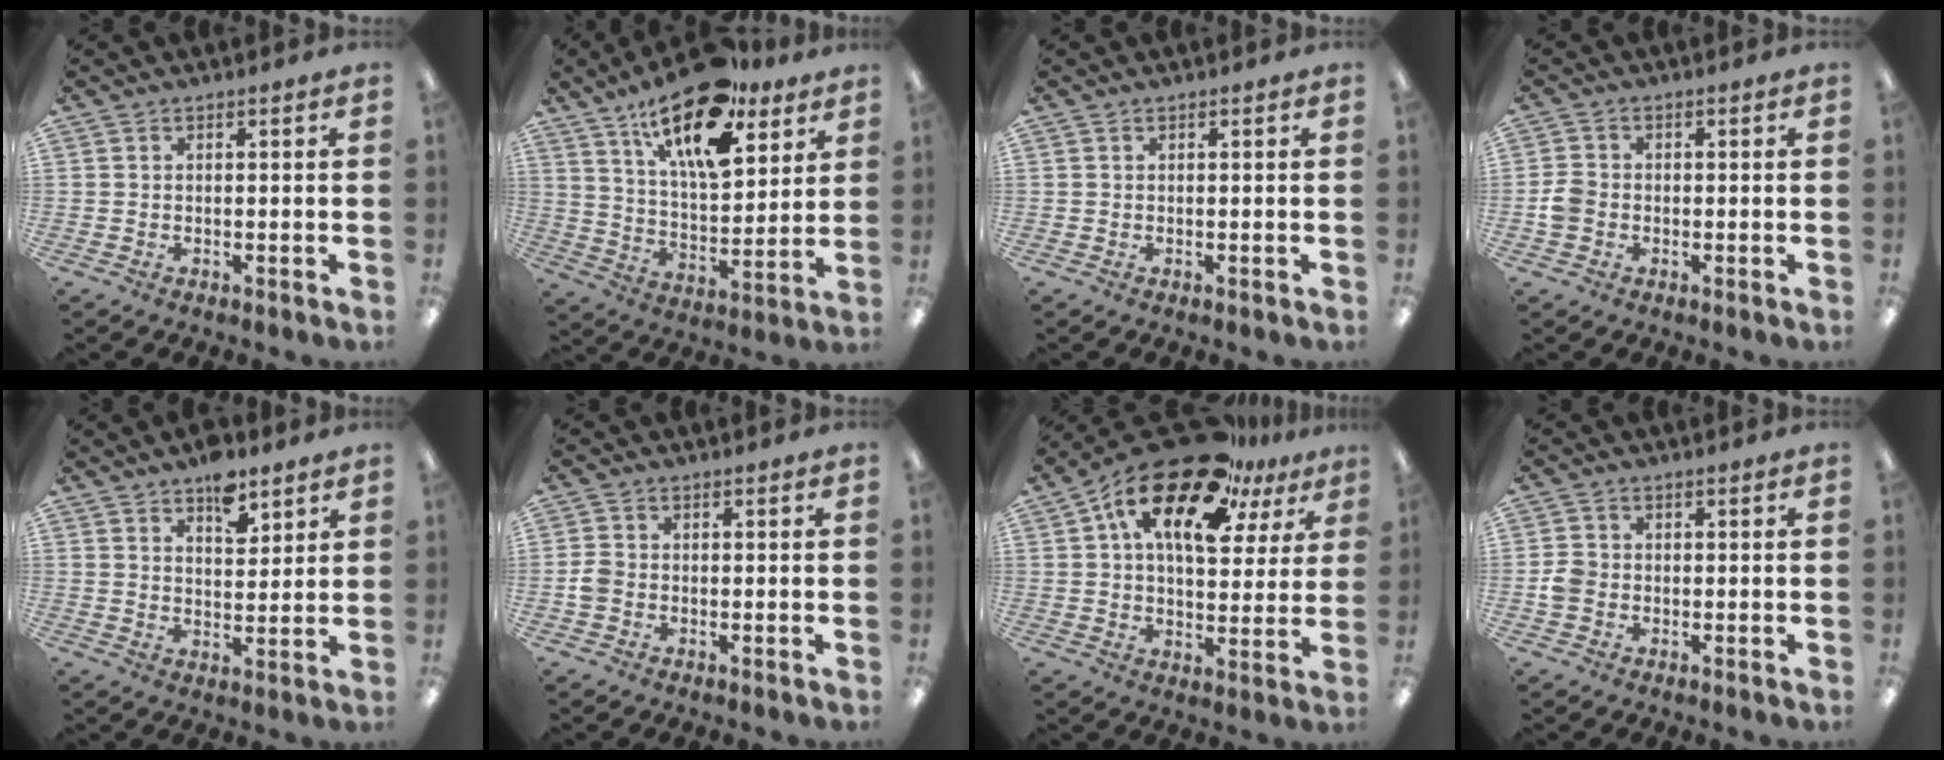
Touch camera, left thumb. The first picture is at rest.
{"total": 19.7, "force": [13.1, 7.9, 12.3], "torque": [-0.201, -0.068, 0.219]}
{"total": 0.0}
{"total": 4.0, "force": [-0.9, 3.3, 2.0], "torque": [-0.039, 0.008, -0.016]}
{"total": 7.5, "force": [5.3, 3.9, 3.6], "torque": [-0.031, -0.031, 0.088]}
{"total": 2.8, "force": [-0.6, 2.4, 1.5], "torque": [-0.024, 0.007, -0.012]}
{"total": 20.9, "force": [12.8, 9.1, 13.8], "torque": [-0.251, -0.067, 0.217]}
{"total": 3.4, "force": [-0.6, 3.1, 1.5], "torque": [-0.024, 0.008, -0.010]}